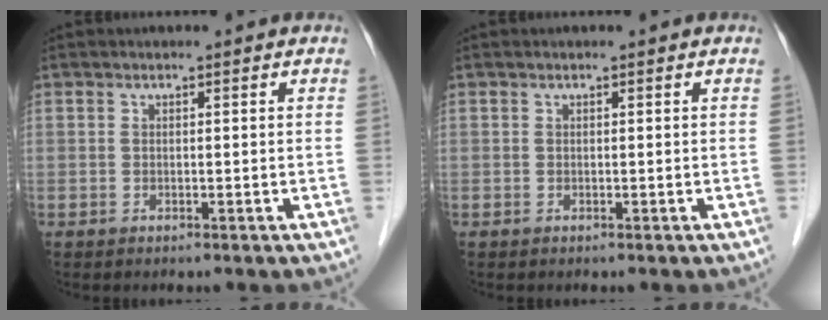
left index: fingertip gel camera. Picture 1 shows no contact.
{"total": 0.0}